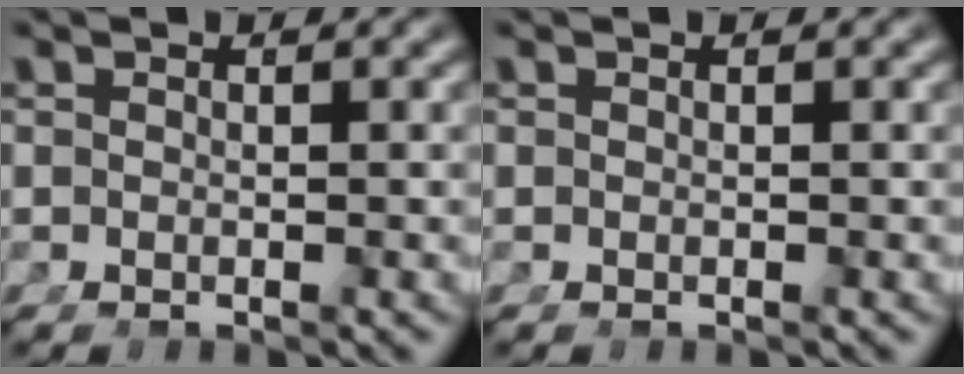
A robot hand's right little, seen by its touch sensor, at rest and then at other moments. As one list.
[{"total": 0.0}]